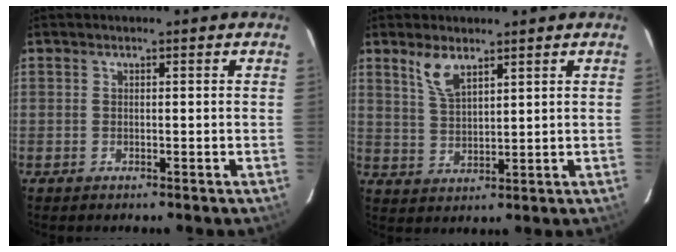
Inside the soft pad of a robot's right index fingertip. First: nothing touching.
{"total": 5.4, "force": [3.7, 2.0, 3.4], "torque": [-0.067, 0.001, 0.079]}